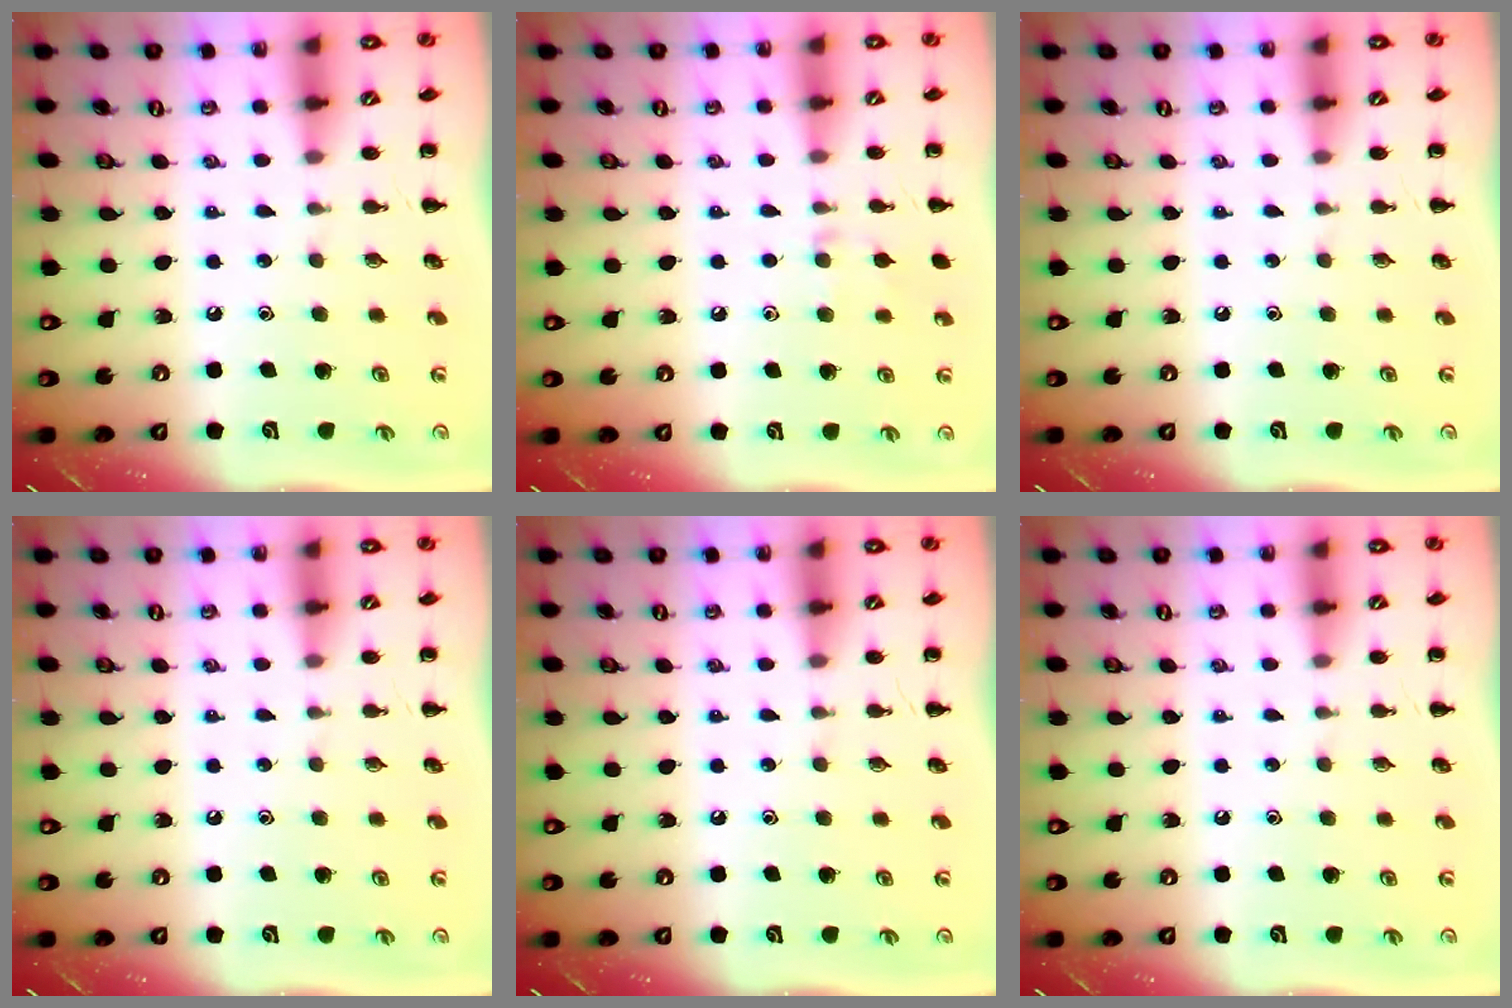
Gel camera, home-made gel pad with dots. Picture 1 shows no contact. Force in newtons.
{"total": 5.8, "press": 5.4, "slide": 2.2}
{"total": 0.0}
{"total": 0.0}
{"total": 0.0}
{"total": 0.0}